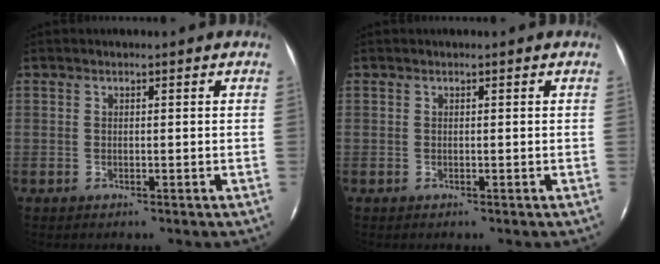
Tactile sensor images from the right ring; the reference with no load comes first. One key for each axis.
{"total": 0.0}